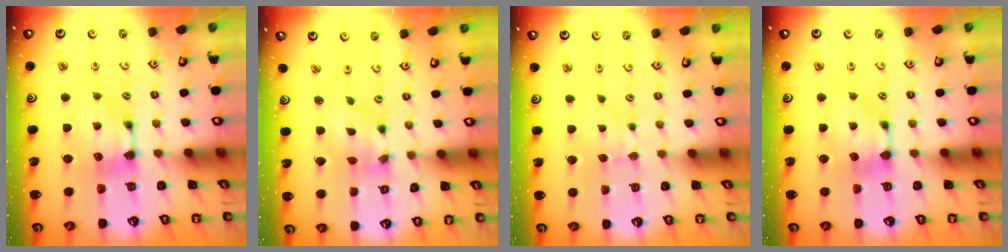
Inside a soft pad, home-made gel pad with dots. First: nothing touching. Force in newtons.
{"total": 1.8, "press": 1.1, "slide": 1.4}
{"total": 2.4, "press": 2.4, "slide": 0.4}
{"total": 0.0}